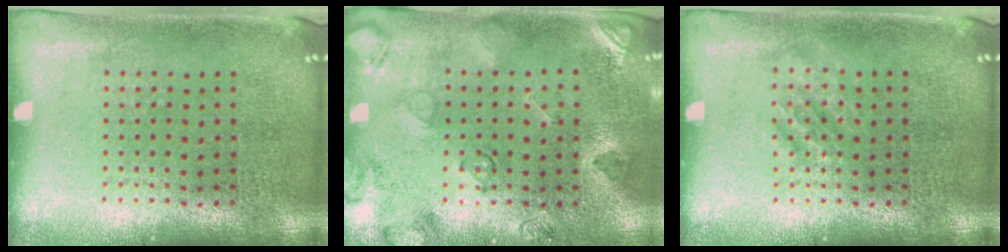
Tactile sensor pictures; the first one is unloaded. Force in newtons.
{"total": 2.4, "press": 1.9, "slide": 1.5}
{"total": 1.4, "press": 1.4, "slide": 0.2}